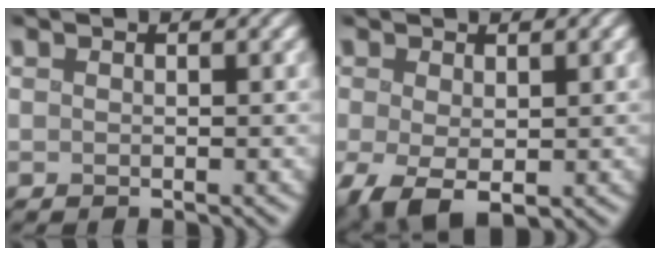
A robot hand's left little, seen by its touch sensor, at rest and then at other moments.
{"total": 3.6, "force": [-1.2, 1.8, 3.0], "torque": [-0.064, -0.007, -0.013]}